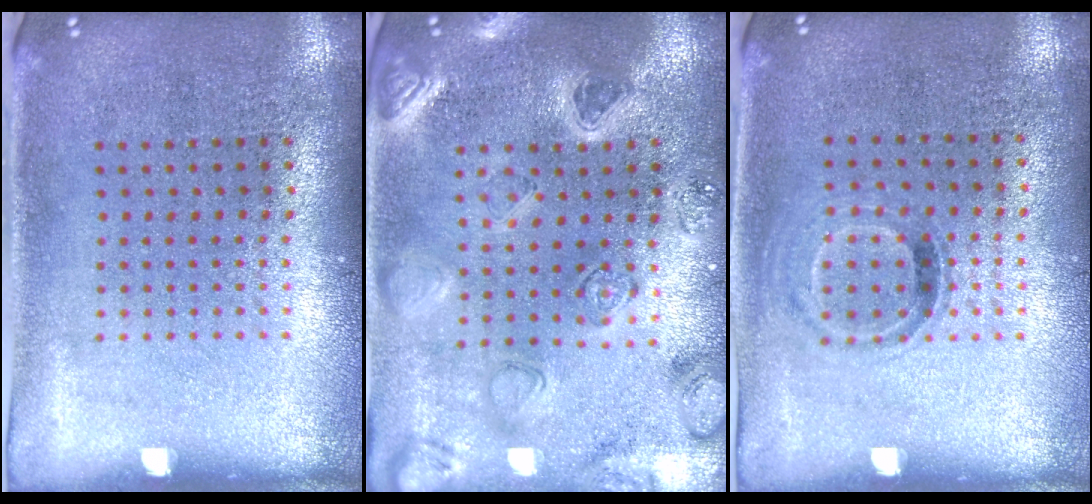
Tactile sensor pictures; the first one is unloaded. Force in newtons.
{"total": 2.2, "press": 2.2, "slide": 0.4}
{"total": 0.9, "press": 0.7, "slide": 0.5}